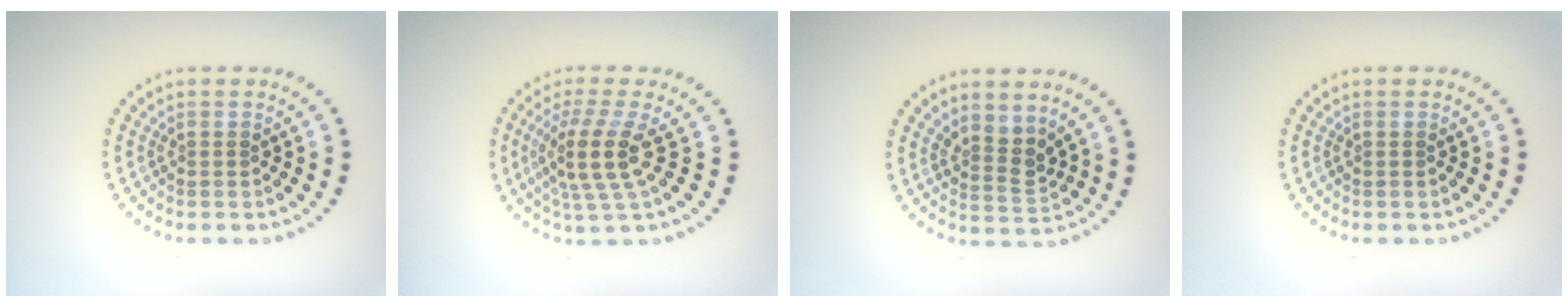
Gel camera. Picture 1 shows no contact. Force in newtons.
{"total": 4.1, "press": 3.0, "slide": 2.7}
{"total": 2.4, "press": 1.8, "slide": 1.6}
{"total": 0.0}